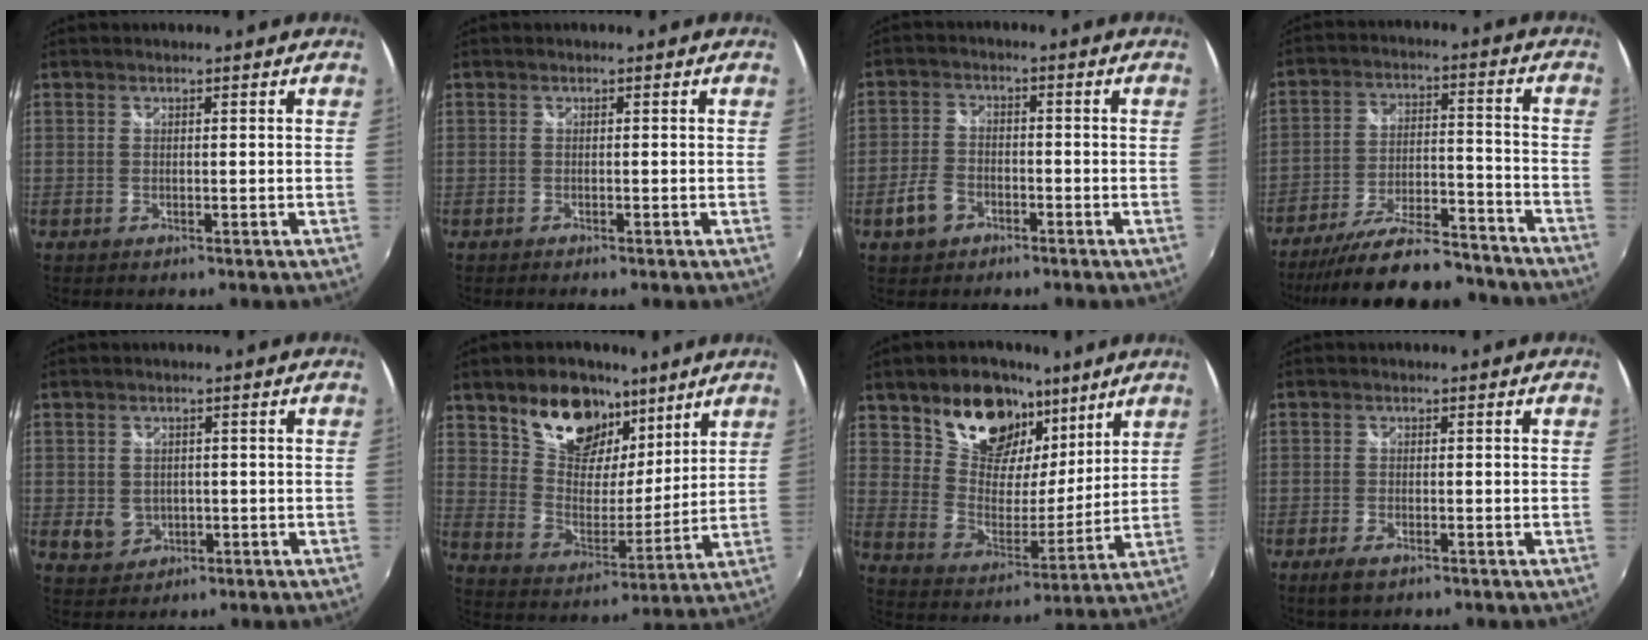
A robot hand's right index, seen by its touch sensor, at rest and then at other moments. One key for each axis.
{"total": 0.7, "fx": -0.6, "fy": 0.3, "fz": 0.1, "tx": -0.007, "ty": -0.005, "tz": -0.013}
{"total": 5.7, "fx": -3.0, "fy": 4.1, "fz": 2.6, "tx": -0.066, "ty": 0.008, "tz": -0.052}
{"total": 21.5, "fx": -18.8, "fy": 6.0, "fz": 8.6, "tx": -0.162, "ty": 0.003, "tz": -0.261}
{"total": 4.6, "fx": -0.7, "fy": 4.1, "fz": 2.0, "tx": -0.041, "ty": 0.000, "tz": -0.001}
{"total": 16.3, "fx": 10.3, "fy": 9.9, "fz": 7.8, "tx": -0.147, "ty": 0.020, "tz": 0.186}
{"total": 17.8, "fx": 11.0, "fy": 11.1, "fz": 8.4, "tx": -0.158, "ty": 0.017, "tz": 0.196}
{"total": 3.1, "fx": -2.0, "fy": 1.3, "fz": 1.9, "tx": -0.046, "ty": -0.009, "tz": -0.039}